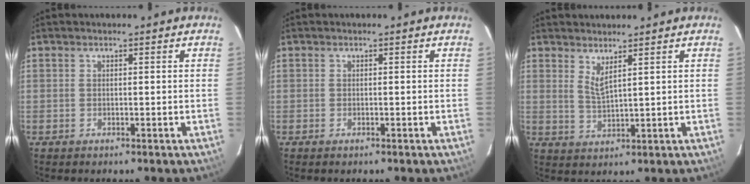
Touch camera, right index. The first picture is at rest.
{"total": 0.0}
{"total": 3.1, "force": [2.3, 0.1, 2.2], "torque": [-0.042, -0.008, 0.040]}